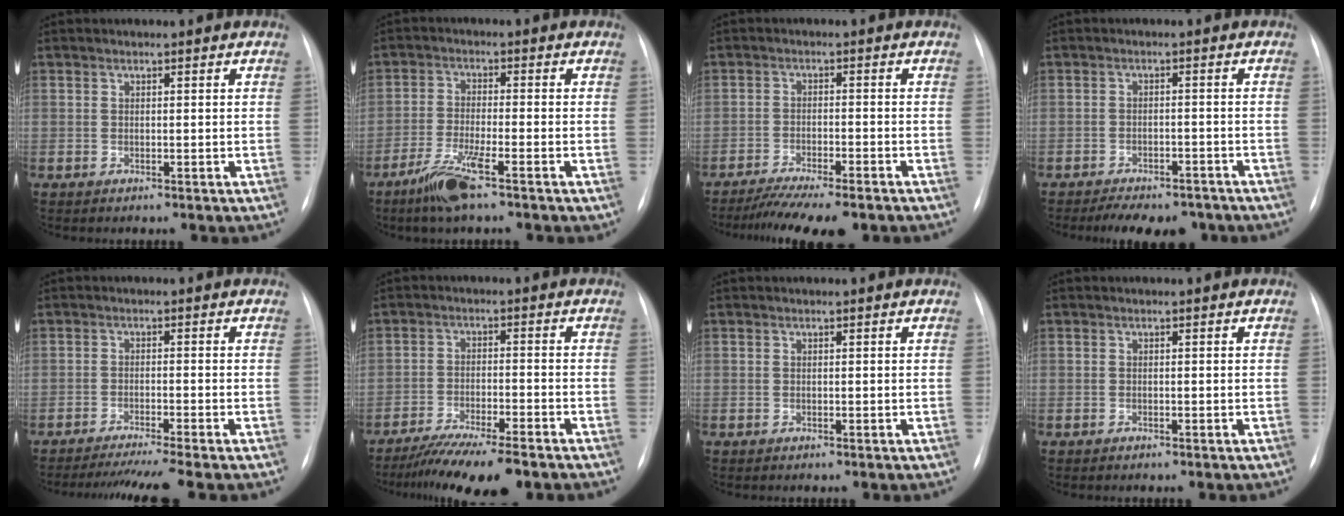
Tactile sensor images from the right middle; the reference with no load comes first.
{"total": 6.4, "force": [-4.3, 0.5, 4.7], "torque": [-0.106, -0.013, -0.083]}
{"total": 10.2, "force": [-8.4, 1.3, 5.5], "torque": [-0.081, -0.016, -0.128]}
{"total": 10.2, "force": [-8.6, 4.0, 3.7], "torque": [-0.049, 0.008, -0.110]}
{"total": 8.4, "force": [-7.2, -1.7, 3.8], "torque": [-0.043, -0.022, -0.112]}
{"total": 11.4, "force": [-9.2, 1.0, 6.7], "torque": [-0.102, -0.025, -0.147]}
{"total": 0.0}
{"total": 0.0}